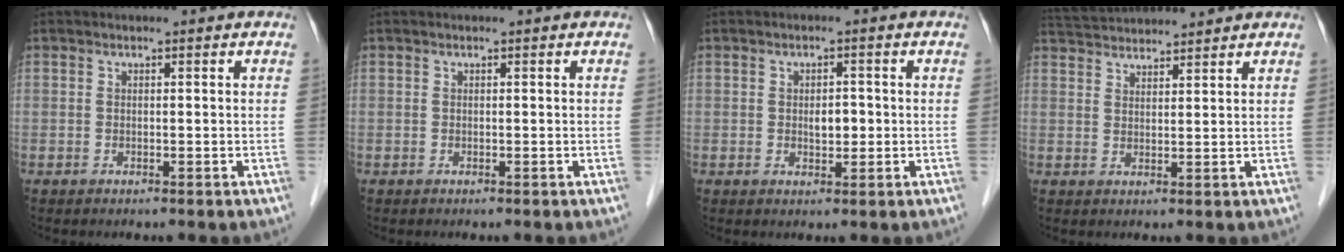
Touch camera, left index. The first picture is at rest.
{"total": 0.0}
{"total": 2.5, "force": [-0.3, 1.4, 2.0], "torque": [-0.033, -0.001, -0.002]}
{"total": 8.2, "force": [8.0, 0.6, 1.9], "torque": [-0.042, 0.038, 0.131]}